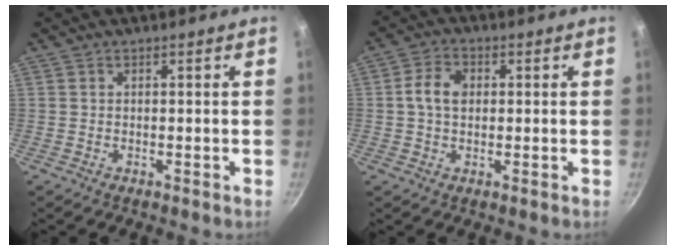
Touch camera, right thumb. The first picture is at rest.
{"total": 5.7, "force": [0.6, 3.9, 4.1], "torque": [-0.070, 0.010, 0.002]}